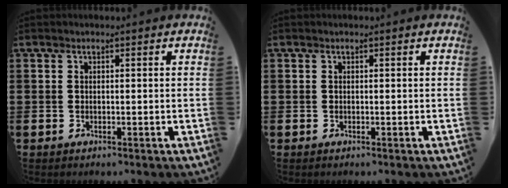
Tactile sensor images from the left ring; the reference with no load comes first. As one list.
[{"total": 0.0}]